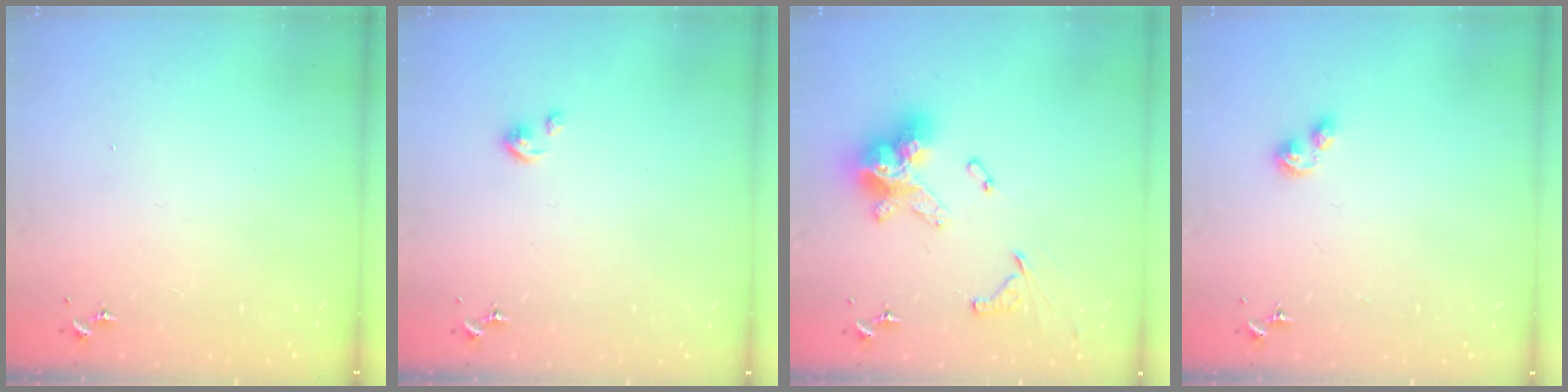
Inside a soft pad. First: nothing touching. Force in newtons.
{"total": 2.7, "press": 2.6, "slide": 0.3}
{"total": 17.5, "press": 17.5, "slide": 1.7}
{"total": 3.5, "press": 3.5, "slide": 0.4}